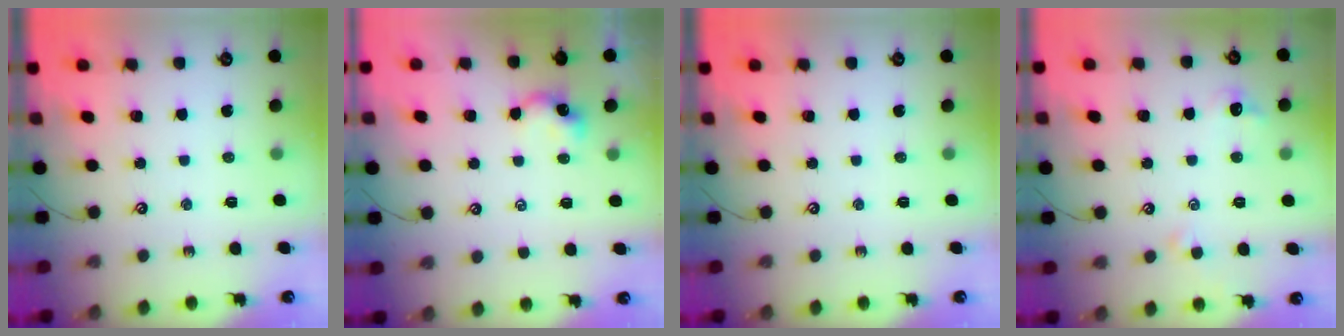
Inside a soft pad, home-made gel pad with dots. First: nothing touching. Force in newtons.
{"total": 0.0}
{"total": 0.0}
{"total": 0.9, "press": 0.6, "slide": 0.7}